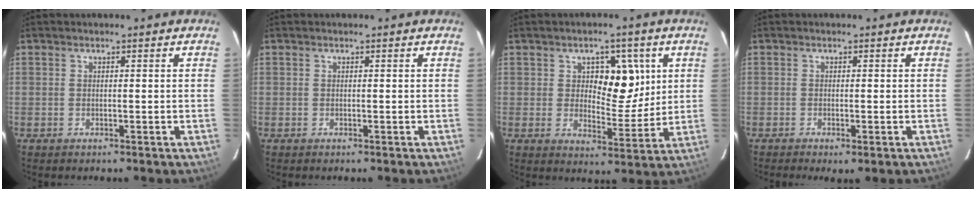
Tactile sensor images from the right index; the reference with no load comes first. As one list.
[{"total": 0.0}, {"total": 8.0, "force": [2.6, 4.2, 6.3], "torque": [-0.081, 0.009, 0.044]}, {"total": 2.6, "force": [-1.4, 0.5, 2.1], "torque": [-0.029, -0.008, -0.018]}]